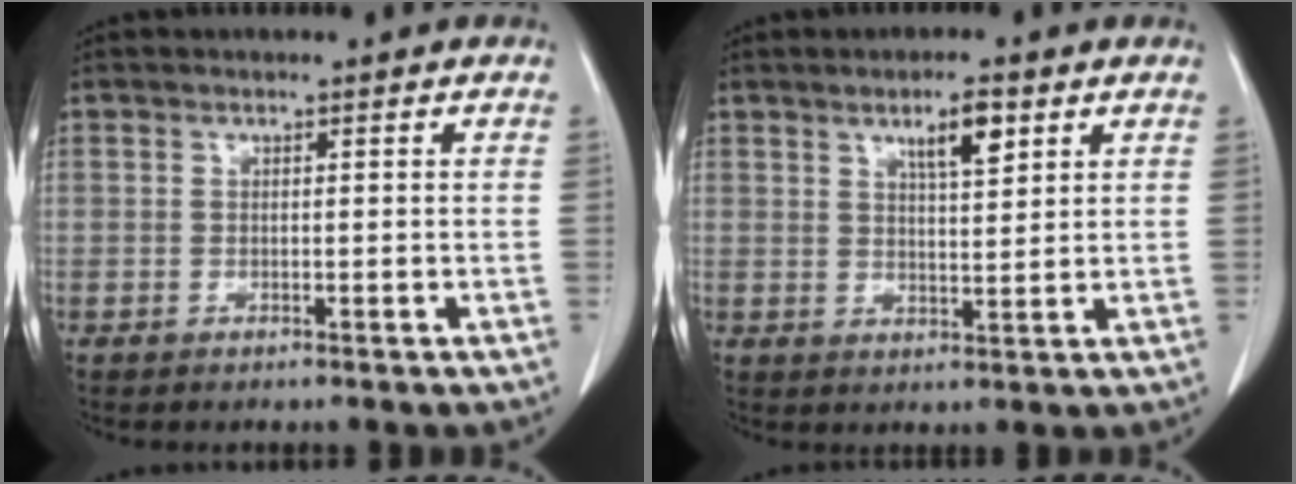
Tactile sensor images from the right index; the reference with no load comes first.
{"total": 5.0, "force": [2.9, 1.0, 4.0], "torque": [-0.072, -0.003, 0.048]}